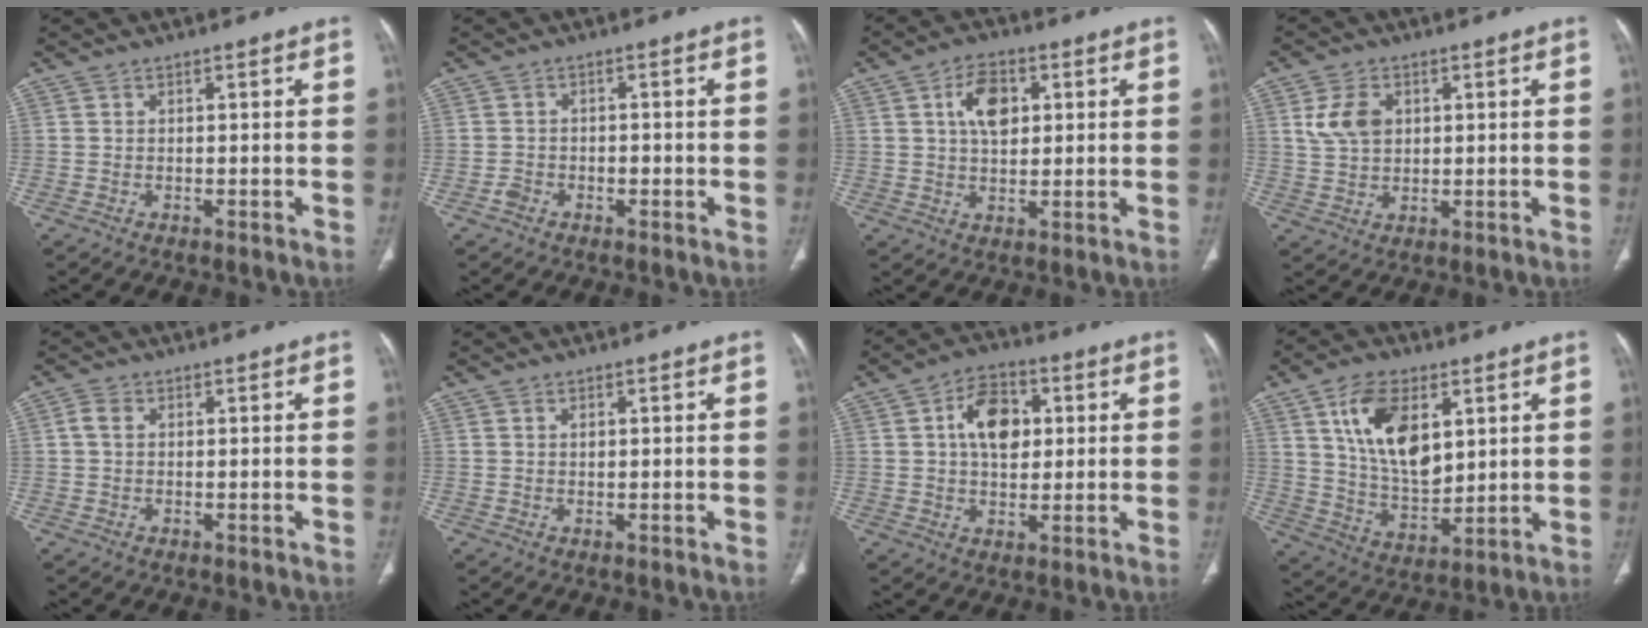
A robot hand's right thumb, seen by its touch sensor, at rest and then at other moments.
{"total": 2.2, "force": [-1.1, 1.7, 0.9], "torque": [-0.010, 0.011, -0.019]}
{"total": 7.6, "force": [2.2, 4.6, 5.6], "torque": [-0.076, -0.003, 0.037]}
{"total": 6.4, "force": [1.8, 4.6, 4.0], "torque": [-0.067, -0.007, 0.037]}
{"total": 1.9, "force": [0.3, 1.4, 1.2], "torque": [-0.027, 0.002, 0.001]}
{"total": 1.0, "force": [0.4, 0.6, 0.8], "torque": [-0.011, 0.000, 0.008]}
{"total": 10.1, "force": [2.3, 6.6, 7.3], "torque": [-0.095, 0.005, 0.033]}
{"total": 15.3, "force": [5.6, 8.6, 11.3], "torque": [-0.176, -0.025, 0.116]}